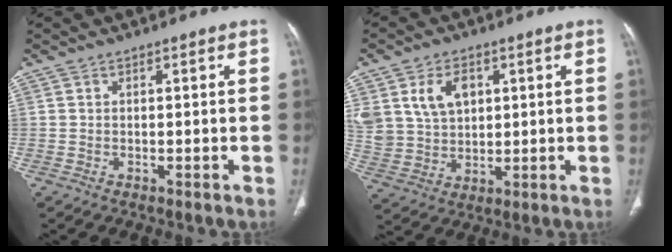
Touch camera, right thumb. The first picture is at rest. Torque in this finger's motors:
{"motor_torque": [0.08, 0.16, 0.73, 0.57, 0.07]}